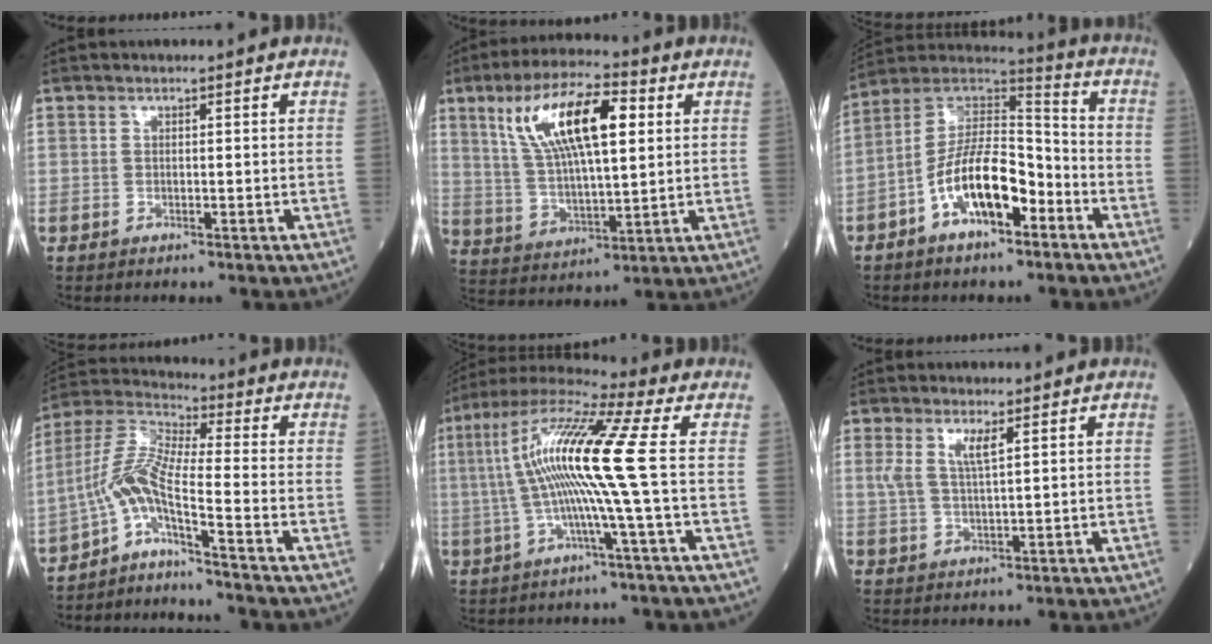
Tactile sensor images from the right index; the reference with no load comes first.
{"total": 15.2, "force": [5.4, 4.4, 13.6], "torque": [-0.262, 0.020, 0.100]}
{"total": 13.2, "force": [-5.7, 4.9, 10.9], "torque": [-0.207, 0.022, -0.105]}
{"total": 7.3, "force": [-4.4, -0.6, 5.9], "torque": [-0.139, 0.012, -0.090]}
{"total": 14.2, "force": [0.4, -1.3, 14.1], "torque": [-0.281, 0.018, -0.003]}
{"total": 3.6, "force": [1.7, 0.6, 3.2], "torque": [-0.071, 0.003, 0.037]}